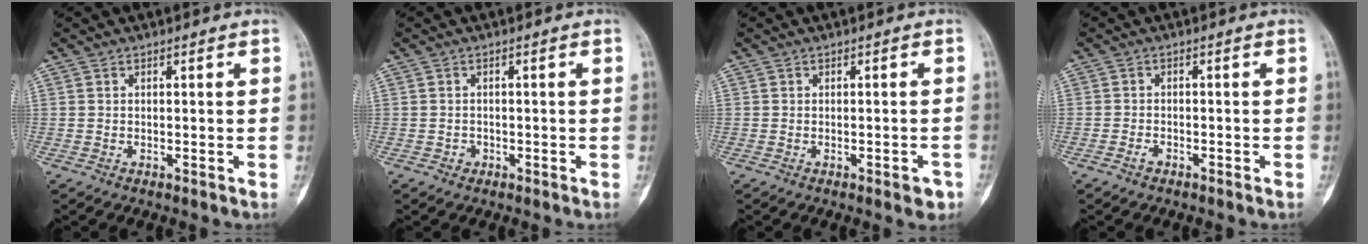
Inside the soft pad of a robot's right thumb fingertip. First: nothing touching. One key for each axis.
{"total": 1.1, "fx": -0.5, "fy": 1.0, "fz": 0.2, "tx": 0.004, "ty": 0.005, "tz": -0.011}
{"total": 2.3, "fx": -1.3, "fy": 1.0, "fz": 1.7, "tx": -0.011, "ty": 0.007, "tz": -0.016}
{"total": 1.3, "fx": -1.0, "fy": 0.6, "fz": 0.5, "tx": -0.014, "ty": 0.005, "tz": -0.021}